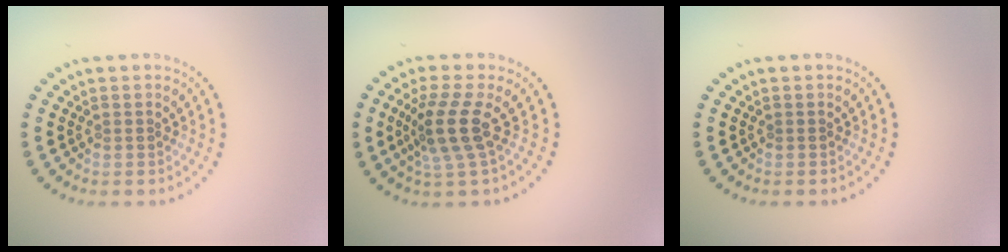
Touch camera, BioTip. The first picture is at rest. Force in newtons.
{"total": 3.7, "press": 2.8, "slide": 2.4}
{"total": 0.0}